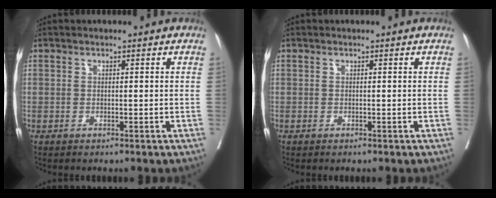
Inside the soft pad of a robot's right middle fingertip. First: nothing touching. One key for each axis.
{"total": 0.0}